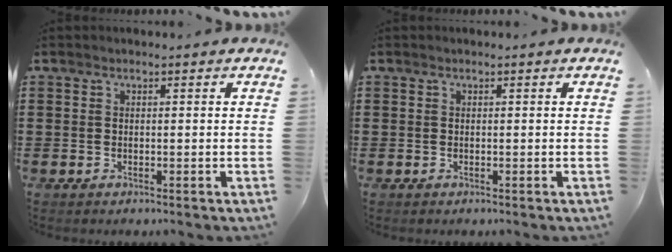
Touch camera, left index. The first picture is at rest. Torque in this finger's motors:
{"motor_torque": [0.00, 0.00, 0.00, 0.00]}